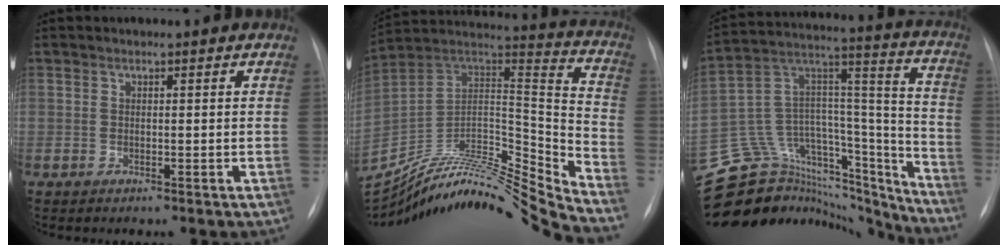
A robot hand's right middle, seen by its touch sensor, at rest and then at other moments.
{"total": 27.8, "force": [-25.9, -0.4, 10.0], "torque": [-0.162, 0.006, -0.415]}
{"total": 31.2, "force": [-28.5, 9.1, 9.0], "torque": [-0.145, 0.038, -0.429]}